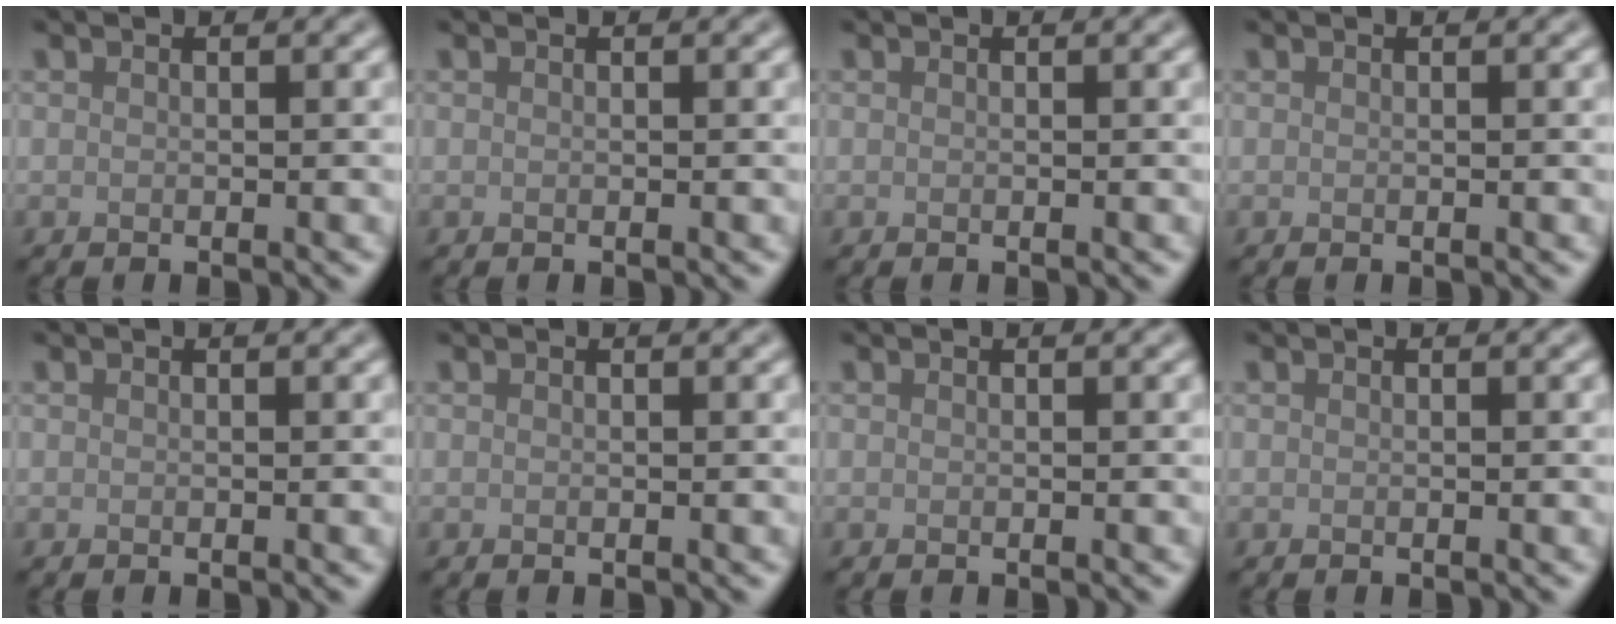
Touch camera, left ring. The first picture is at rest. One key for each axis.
{"total": 0.0}
{"total": 0.0}
{"total": 0.0}
{"total": 0.0}
{"total": 0.0}
{"total": 0.0}
{"total": 0.0}